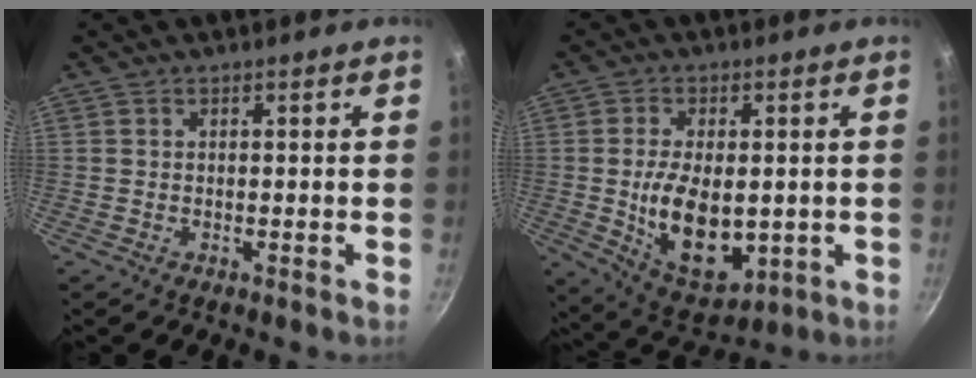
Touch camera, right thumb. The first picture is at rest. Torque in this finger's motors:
{"motor_torque": [-0.51, 1.27, 0.75, 0.92, 0.13]}